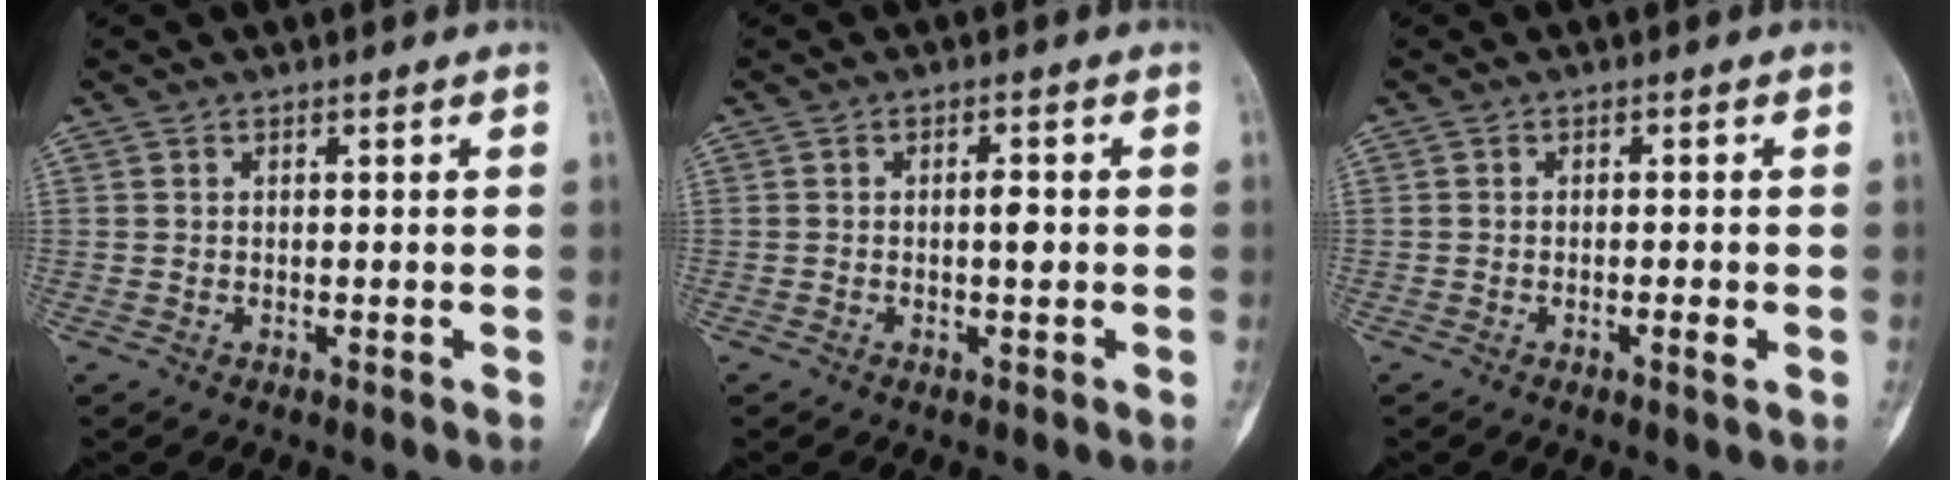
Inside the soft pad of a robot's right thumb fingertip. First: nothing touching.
{"total": 2.5, "force": [-0.2, 1.0, 2.2], "torque": [-0.033, 0.003, -0.005]}
{"total": 1.8, "force": [-0.6, 0.3, 1.7], "torque": [-0.032, 0.000, -0.011]}